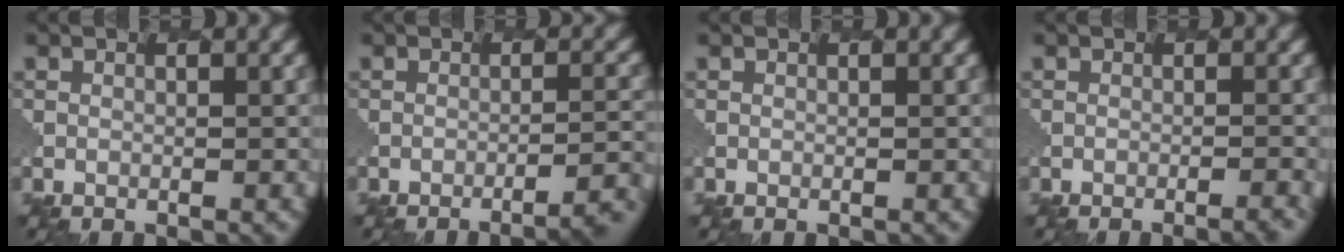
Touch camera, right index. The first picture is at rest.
{"total": 4.4, "force": [-3.5, 0.7, 2.7], "torque": [-0.036, 0.011, -0.043]}
{"total": 0.0}
{"total": 2.1, "force": [-1.5, 0.4, 1.4], "torque": [-0.013, 0.009, -0.019]}